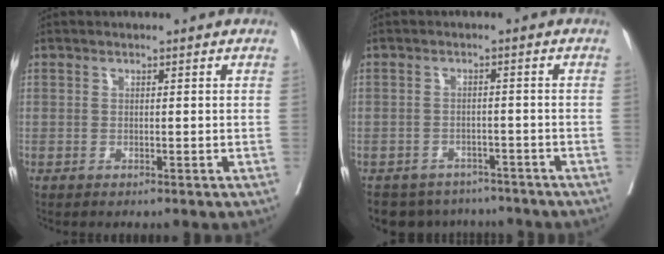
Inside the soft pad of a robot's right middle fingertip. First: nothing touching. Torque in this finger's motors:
{"motor_torque": [0.59, -0.59, 0.03, 0.02]}